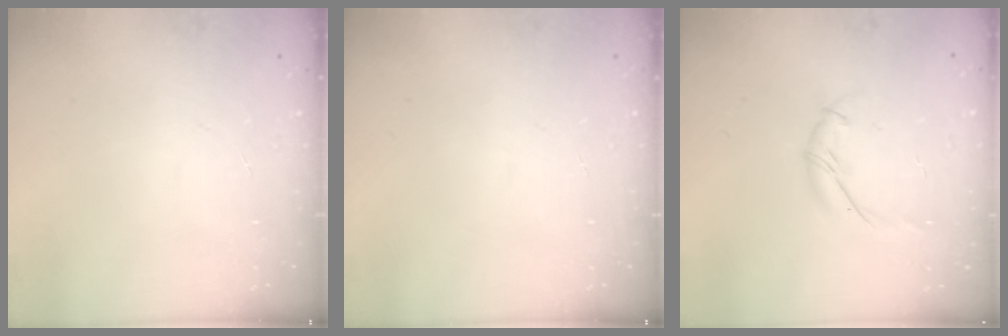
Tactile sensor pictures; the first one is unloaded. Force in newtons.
{"total": 0.0}
{"total": 7.7, "press": 7.6, "slide": 0.8}